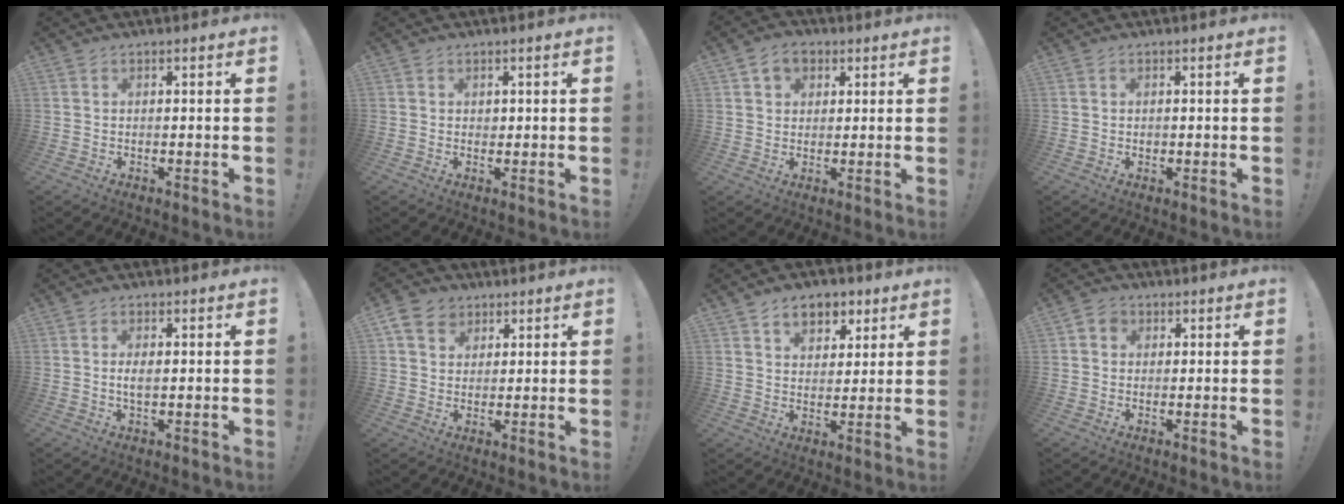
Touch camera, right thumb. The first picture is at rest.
{"total": 1.2, "force": [0.5, 1.0, 0.1], "torque": [0.004, -0.001, 0.008]}
{"total": 6.2, "force": [2.8, 4.7, 3.0], "torque": [-0.051, 0.002, 0.055]}
{"total": 0.7, "force": [-0.1, 0.7, 0.2], "torque": [-0.006, 0.003, -0.001]}
{"total": 2.6, "force": [-0.2, 1.1, 2.3], "torque": [-0.038, -0.005, -0.009]}
{"total": 7.8, "force": [3.8, 6.2, 2.8], "torque": [-0.041, -0.015, 0.077]}
{"total": 8.6, "force": [4.9, 6.1, 3.6], "torque": [-0.040, -0.027, 0.090]}
{"total": 3.3, "force": [0.9, 2.9, 1.3], "torque": [-0.024, 0.005, 0.017]}